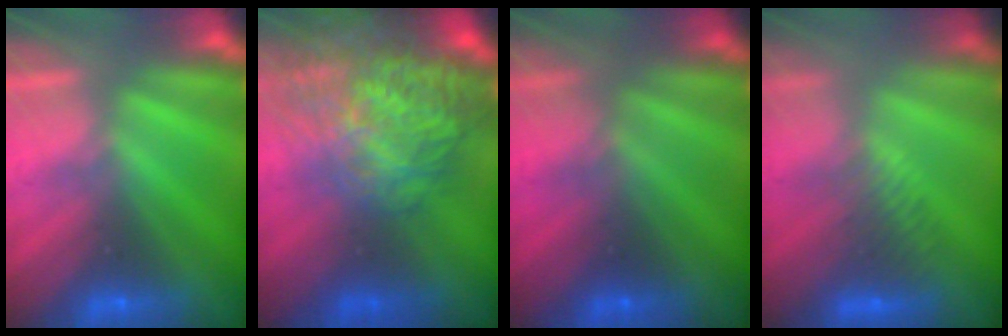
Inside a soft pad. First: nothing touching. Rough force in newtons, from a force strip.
{"total": 9.4}
{"total": 1.8}
{"total": 3.7}